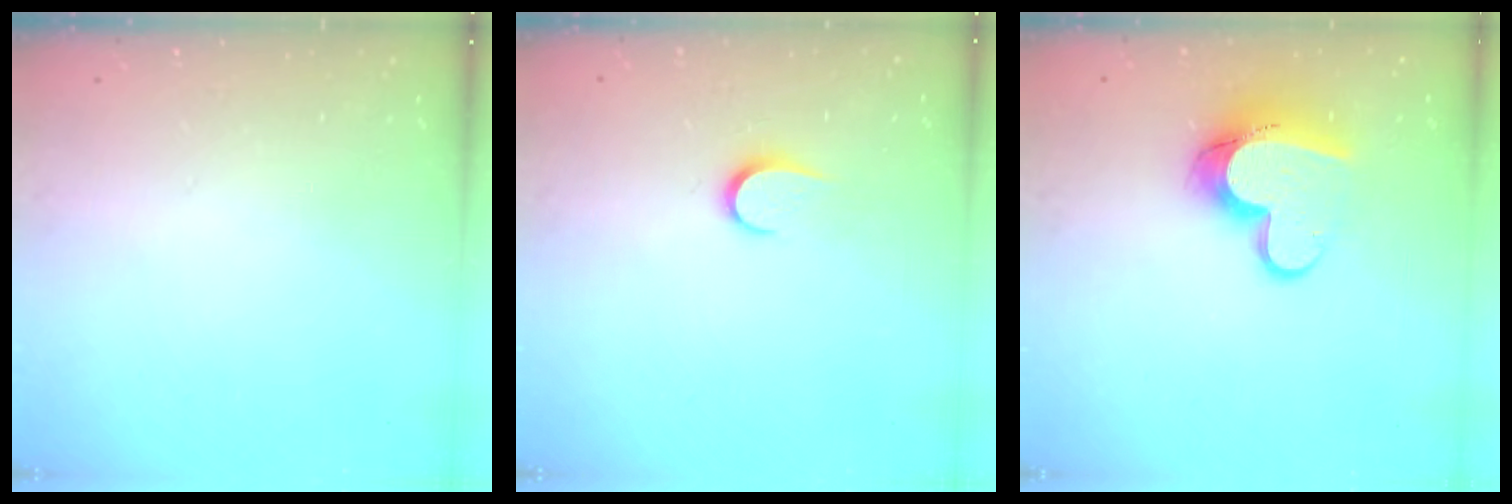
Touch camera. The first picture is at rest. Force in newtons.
{"total": 5.0, "press": 5.0, "slide": 0.5}
{"total": 12.6, "press": 12.6, "slide": 1.2}